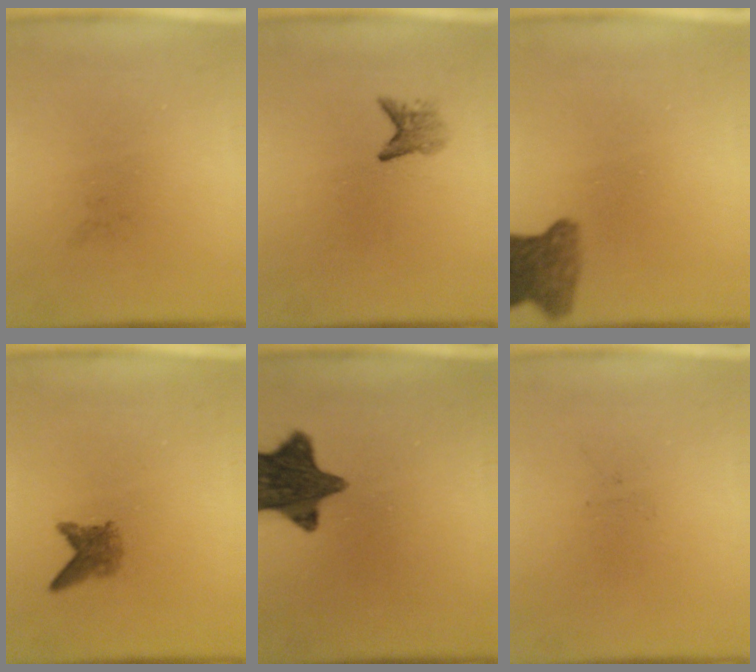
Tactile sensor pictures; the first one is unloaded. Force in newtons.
{"total": 2.0}
{"total": 5.6}
{"total": 2.3}
{"total": 12.6}
{"total": 0.0}